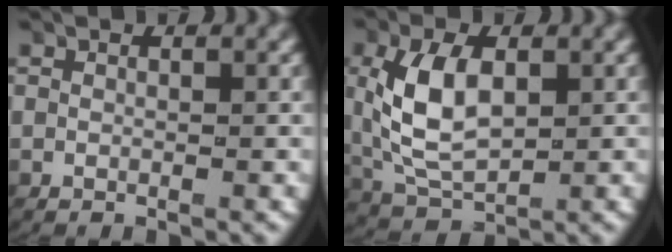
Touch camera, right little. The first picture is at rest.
{"total": 6.3, "force": [0.3, 4.1, 4.8], "torque": [-0.124, -0.015, 0.019]}